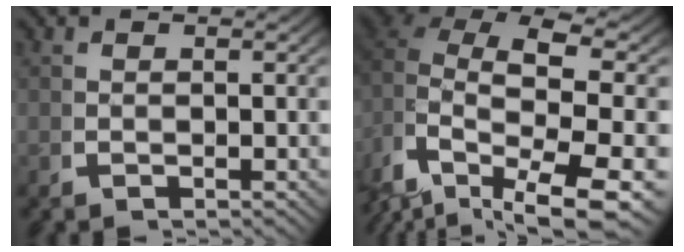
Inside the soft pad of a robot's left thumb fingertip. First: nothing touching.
{"total": 11.3, "force": [-2.0, 7.2, 8.6], "torque": [-0.167, -0.049, -0.017]}